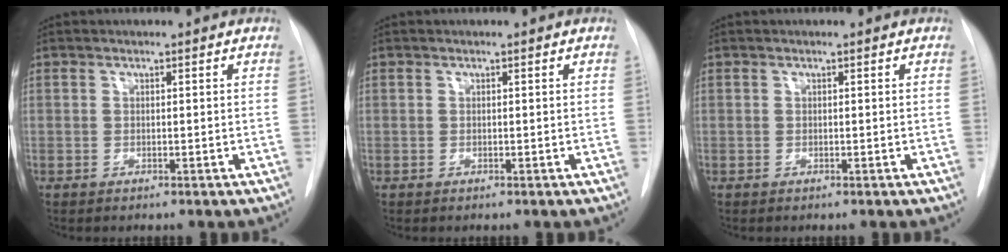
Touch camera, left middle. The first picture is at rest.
{"total": 0.0}
{"total": 0.0}